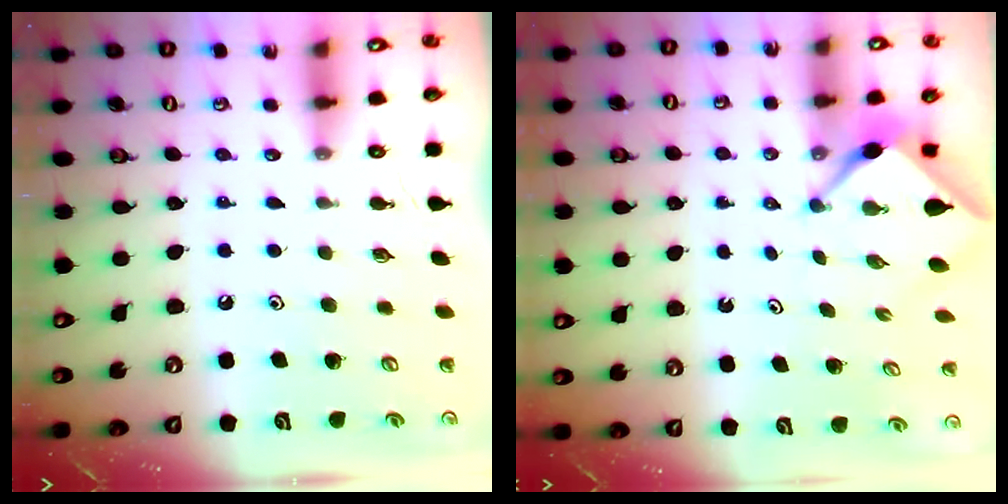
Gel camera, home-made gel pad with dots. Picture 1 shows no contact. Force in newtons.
{"total": 2.4, "press": 2.4, "slide": 0.4}